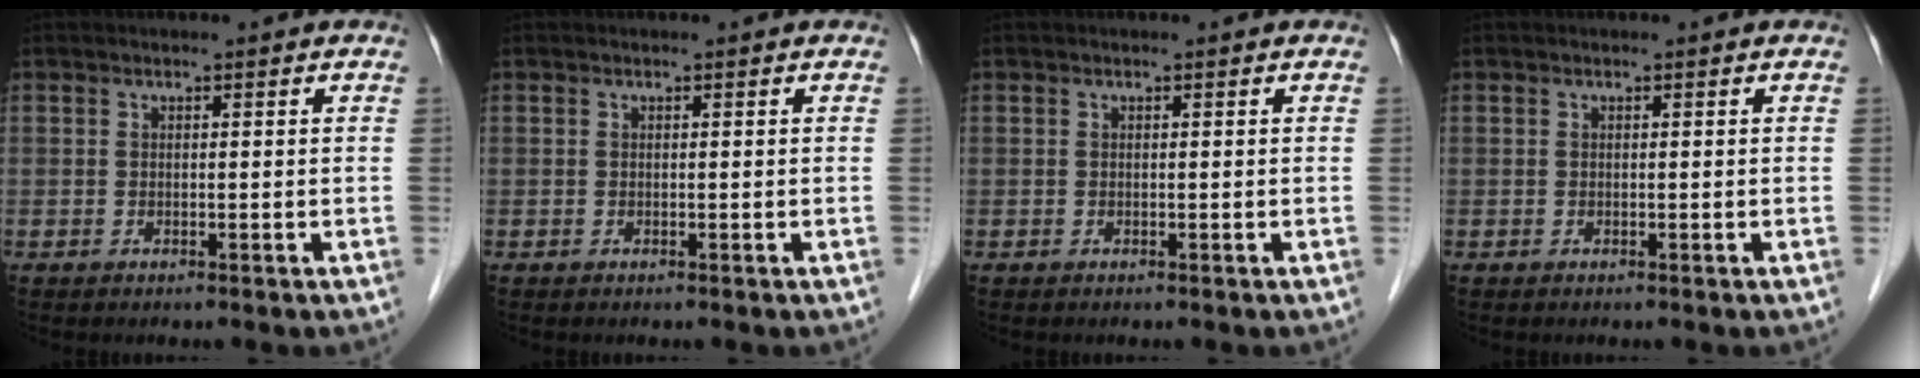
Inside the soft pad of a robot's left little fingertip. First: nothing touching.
{"total": 0.0}
{"total": 0.0}
{"total": 0.0}